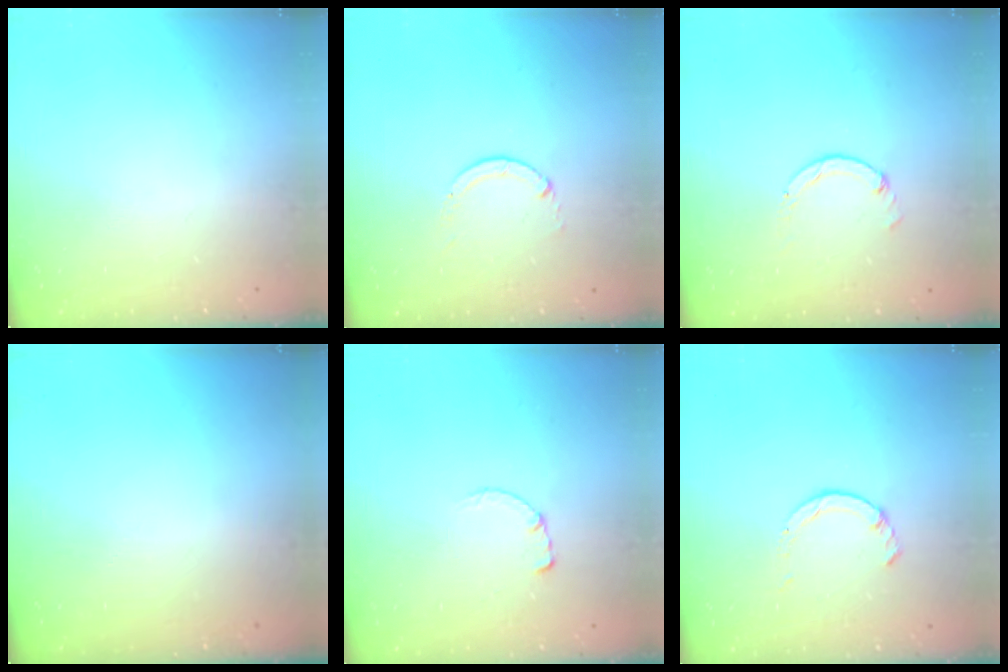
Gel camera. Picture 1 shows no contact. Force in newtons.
{"total": 0.0}
{"total": 0.0}
{"total": 0.0}
{"total": 0.7, "press": 0.6, "slide": 0.2}
{"total": 1.7, "press": 1.7, "slide": 0.2}